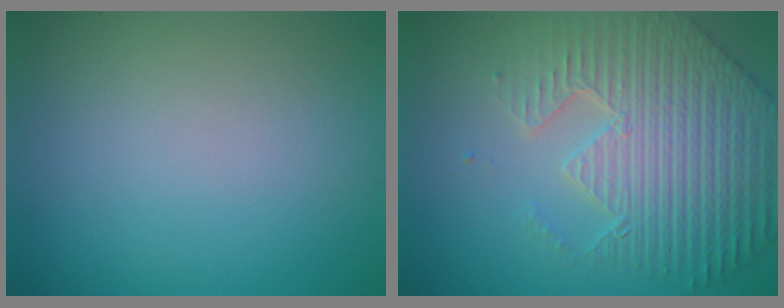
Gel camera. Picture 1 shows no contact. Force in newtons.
{"total": 7.8, "press": 5.8, "slide": 5.2}